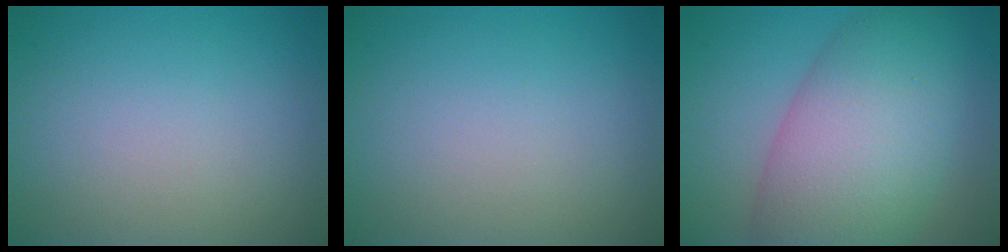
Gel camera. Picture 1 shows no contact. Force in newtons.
{"total": 0.0}
{"total": 11.0, "press": 11.0, "slide": 0.2}